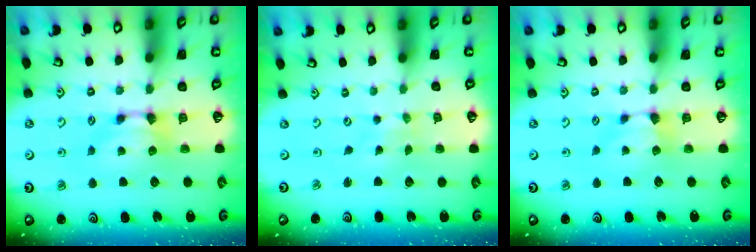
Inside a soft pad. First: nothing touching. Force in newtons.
{"total": 6.0, "press": 5.6, "slide": 2.0}
{"total": 0.0}